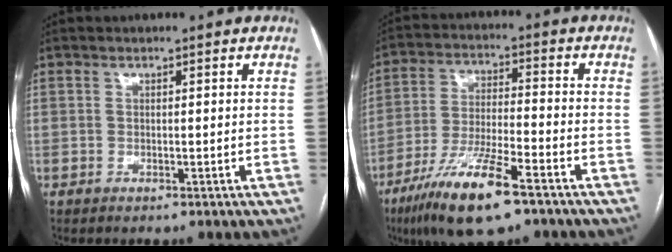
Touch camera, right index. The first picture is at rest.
{"total": 13.4, "force": [-8.3, 2.0, 10.3], "torque": [-0.201, -0.024, -0.146]}